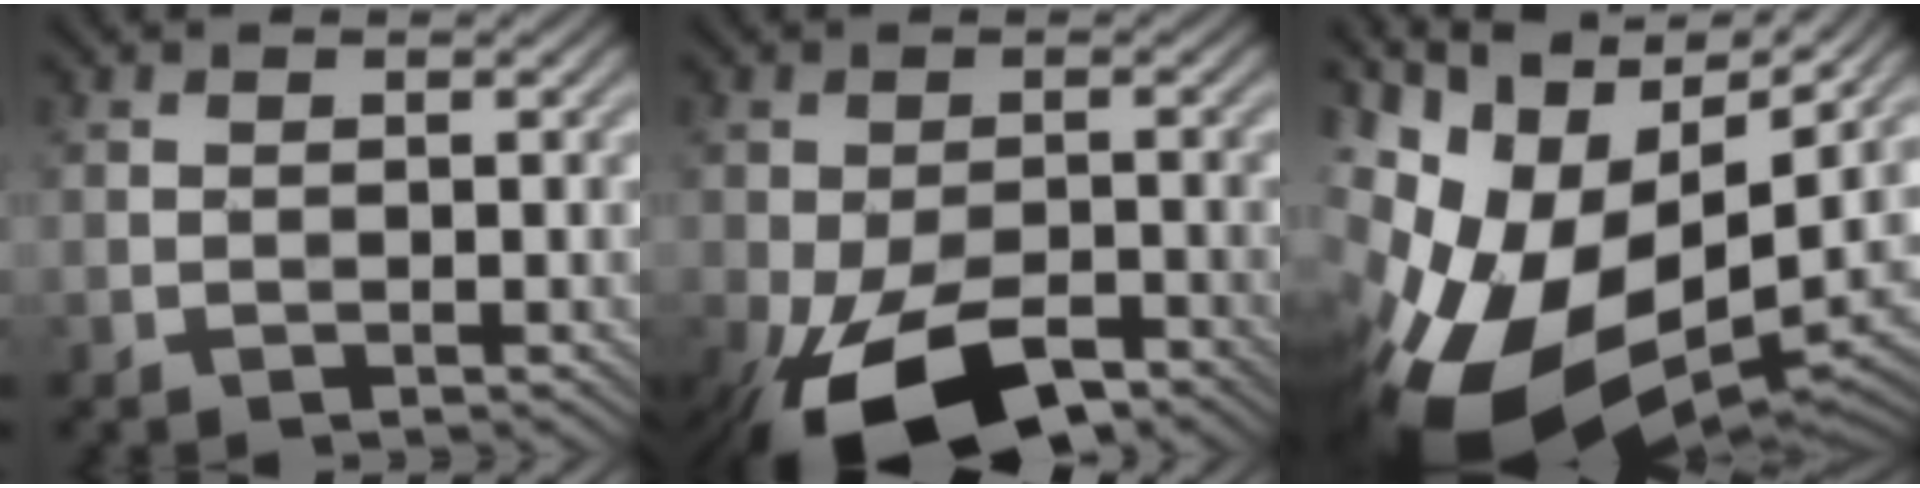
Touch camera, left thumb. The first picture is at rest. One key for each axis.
{"total": 12.8, "fx": -7.2, "fy": 5.6, "fz": 9.0, "tx": -0.167, "ty": -0.030, "tz": -0.124}
{"total": 18.4, "fx": -3.7, "fy": 10.7, "fz": 14.5, "tx": -0.306, "ty": -0.024, "tz": -0.060}